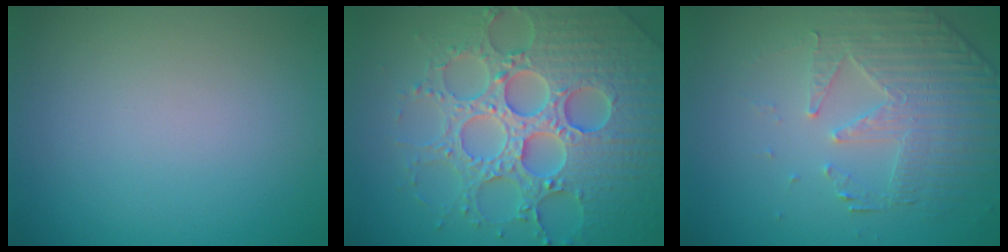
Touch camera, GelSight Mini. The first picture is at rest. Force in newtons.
{"total": 8.1, "press": 7.9, "slide": 1.8}
{"total": 4.9, "press": 3.7, "slide": 3.2}